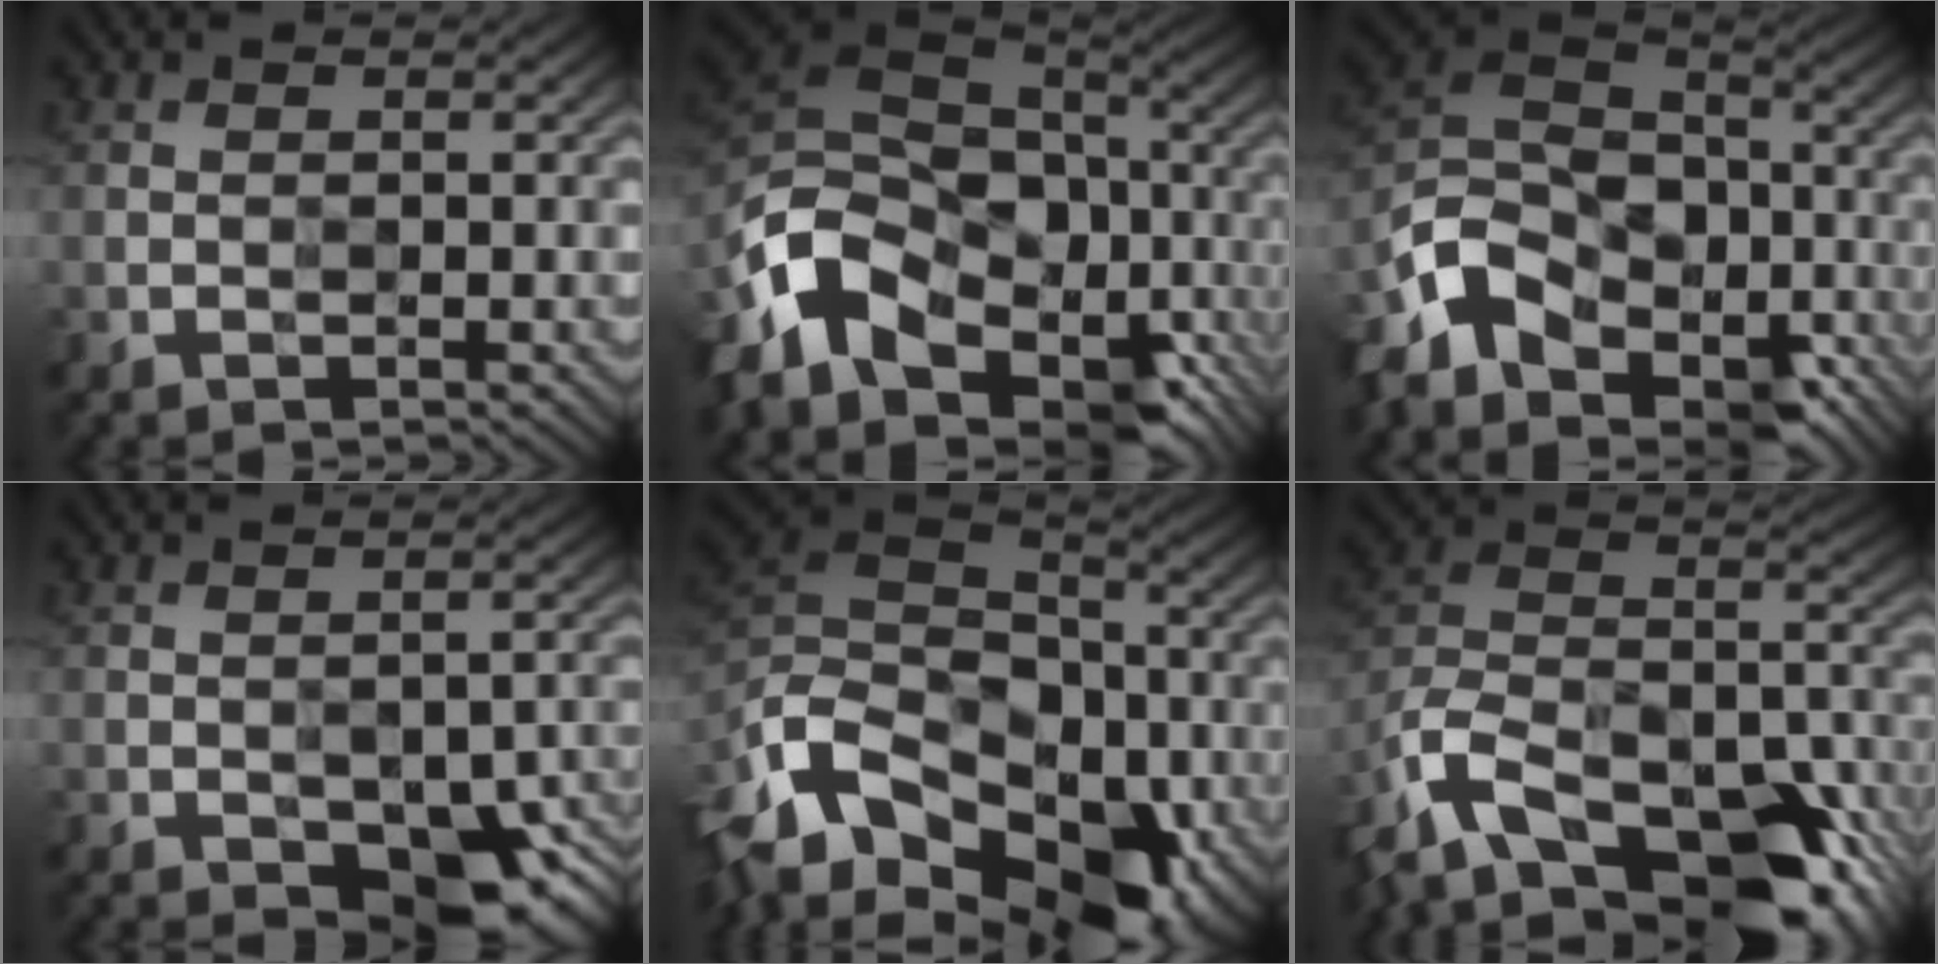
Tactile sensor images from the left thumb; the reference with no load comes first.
{"total": 17.4, "force": [-8.2, 11.2, 10.5], "torque": [-0.270, -0.039, -0.129]}
{"total": 14.7, "force": [-8.6, 9.3, 7.6], "torque": [-0.211, -0.023, -0.155]}
{"total": 11.3, "force": [-6.7, 5.7, 7.2], "torque": [-0.100, -0.023, -0.086]}
{"total": 18.7, "force": [-8.8, 12.3, 11.0], "torque": [-0.276, -0.006, -0.126]}
{"total": 19.9, "force": [-13.7, 9.2, 11.2], "torque": [-0.250, -0.038, -0.216]}